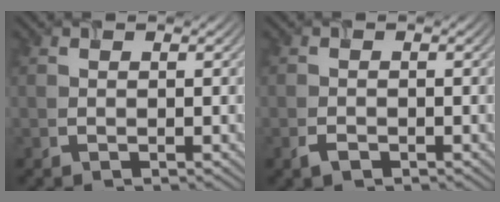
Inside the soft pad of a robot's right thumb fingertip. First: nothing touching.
{"total": 1.4, "force": [-1.0, 0.7, 0.7], "torque": [-0.015, -0.003, -0.020]}